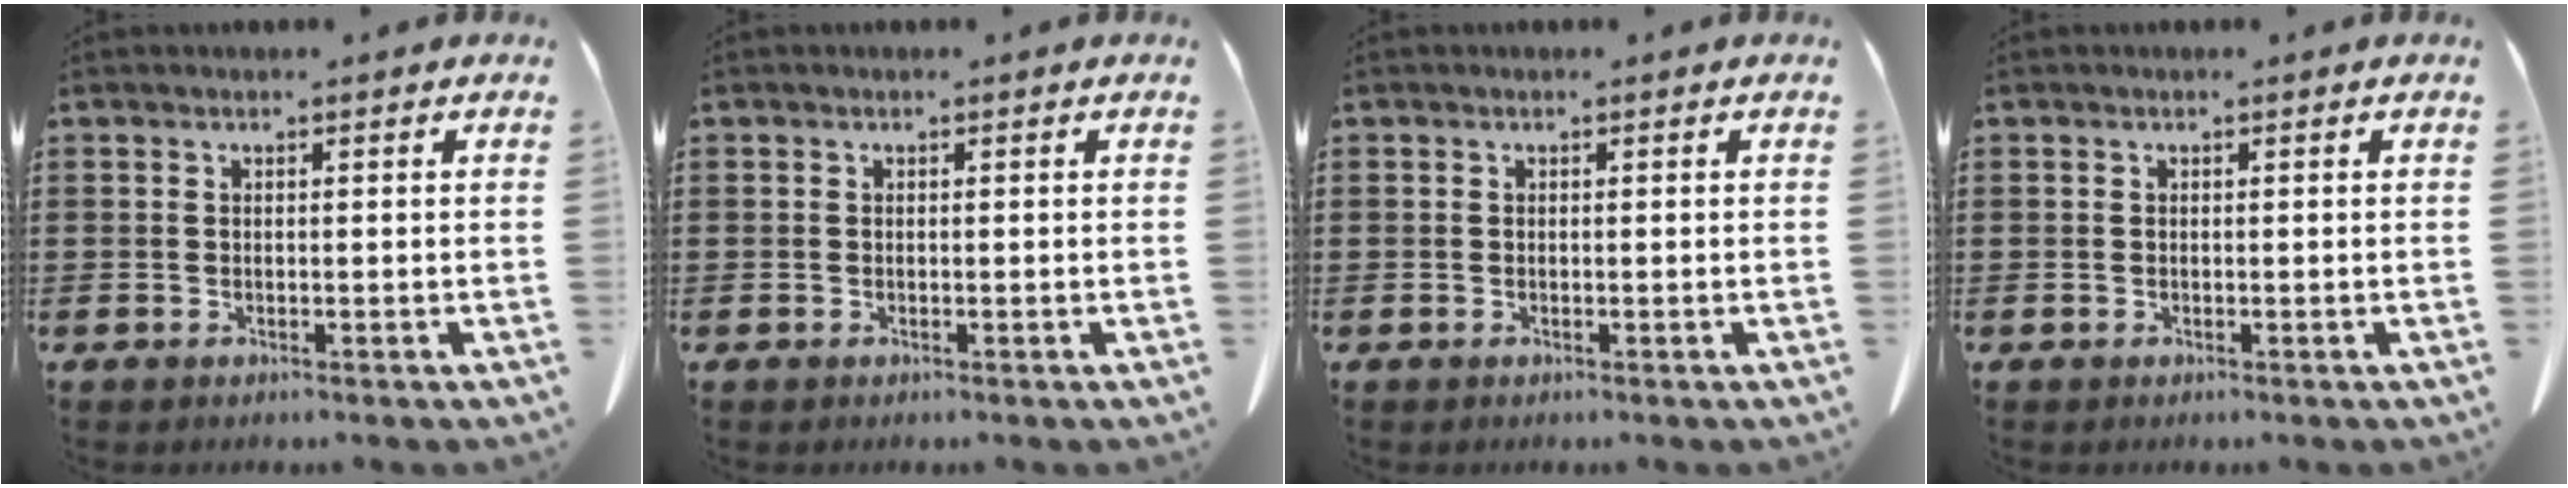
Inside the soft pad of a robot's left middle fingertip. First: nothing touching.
{"total": 0.0}
{"total": 0.0}
{"total": 0.0}